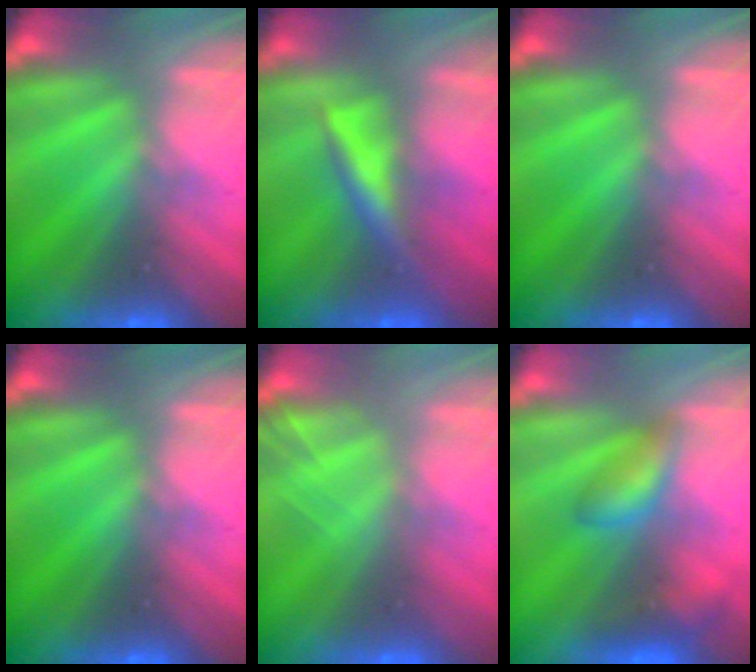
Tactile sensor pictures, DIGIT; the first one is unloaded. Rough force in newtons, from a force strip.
{"total": 2.4}
{"total": 0.0}
{"total": 0.0}
{"total": 2.0}
{"total": 2.9}